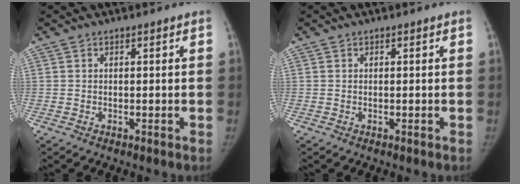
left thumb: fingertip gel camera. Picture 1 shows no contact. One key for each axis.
{"total": 0.0}